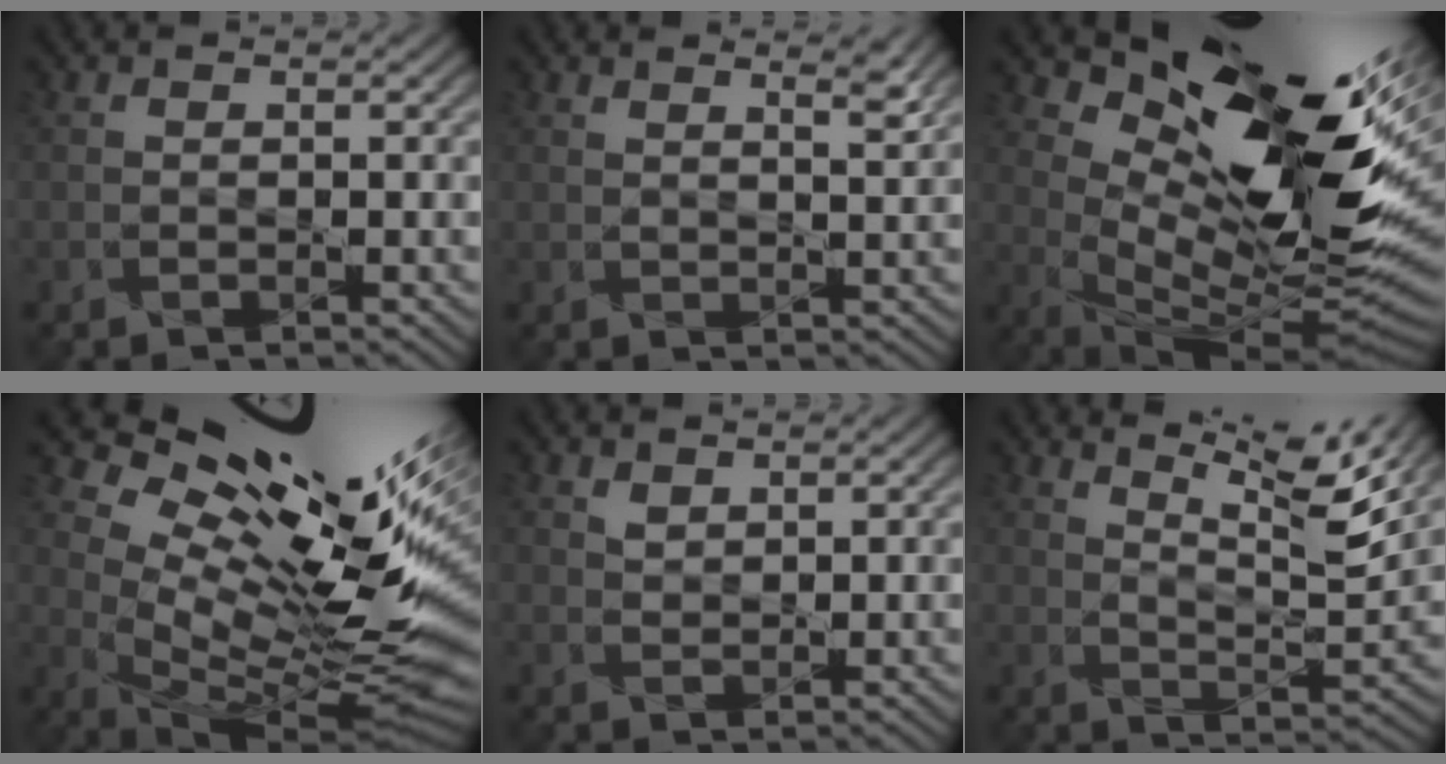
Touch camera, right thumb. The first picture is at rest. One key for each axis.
{"total": 3.9, "fx": 3.0, "fy": 0.9, "fz": 2.2, "tx": -0.028, "ty": 0.002, "tz": 0.047}
{"total": 17.1, "fx": 6.9, "fy": 7.1, "fz": 14.0, "tx": -0.229, "ty": 0.004, "tz": 0.125}
{"total": 17.9, "fx": 7.4, "fy": 7.4, "fz": 14.5, "tx": -0.210, "ty": 0.015, "tz": 0.130}
{"total": 1.4, "fx": 1.1, "fy": 0.8, "fz": 0.0, "tx": -0.004, "ty": -0.004, "tz": 0.028}
{"total": 10.9, "fx": 7.7, "fy": 2.2, "fz": 7.4, "tx": -0.131, "ty": -0.005, "tz": 0.131}